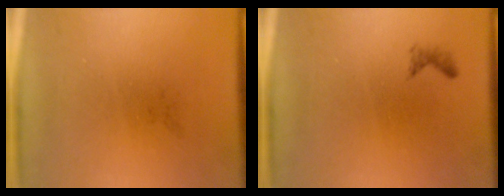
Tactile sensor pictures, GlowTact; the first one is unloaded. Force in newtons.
{"total": 0.6}